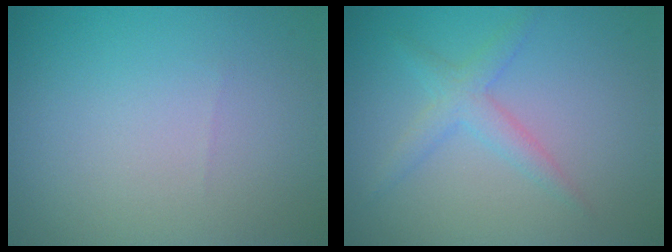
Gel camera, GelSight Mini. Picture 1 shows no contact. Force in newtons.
{"total": 2.3, "press": 2.3, "slide": 0.2}